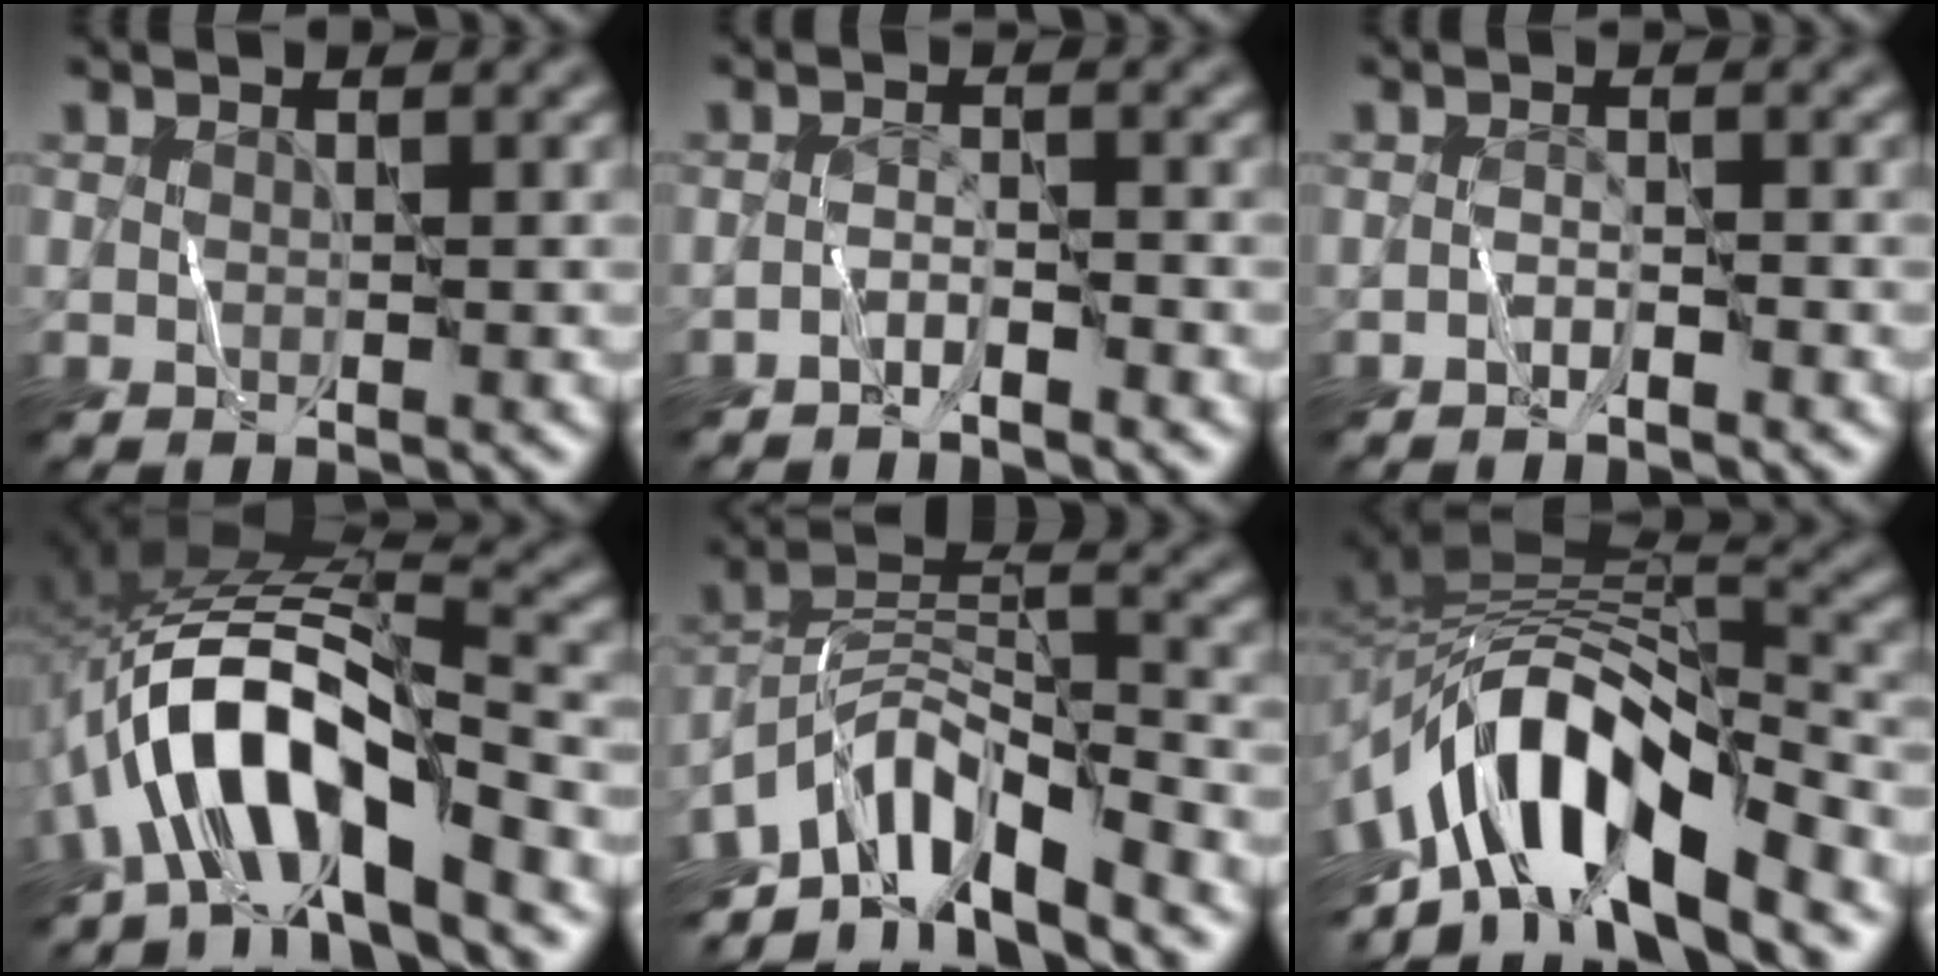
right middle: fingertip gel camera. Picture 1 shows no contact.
{"total": 1.4, "force": [-1.3, -0.1, 0.7], "torque": [-0.014, 0.006, -0.027]}
{"total": 0.9, "force": [-0.8, -0.2, 0.3], "torque": [-0.005, 0.003, -0.018]}
{"total": 9.6, "force": [-4.8, 3.1, 7.6], "torque": [-0.136, 0.016, -0.094]}
{"total": 8.4, "force": [-6.1, 2.6, 5.2], "torque": [-0.077, 0.002, -0.129]}
{"total": 11.2, "force": [-5.6, 4.5, 8.6], "torque": [-0.133, 0.015, -0.106]}